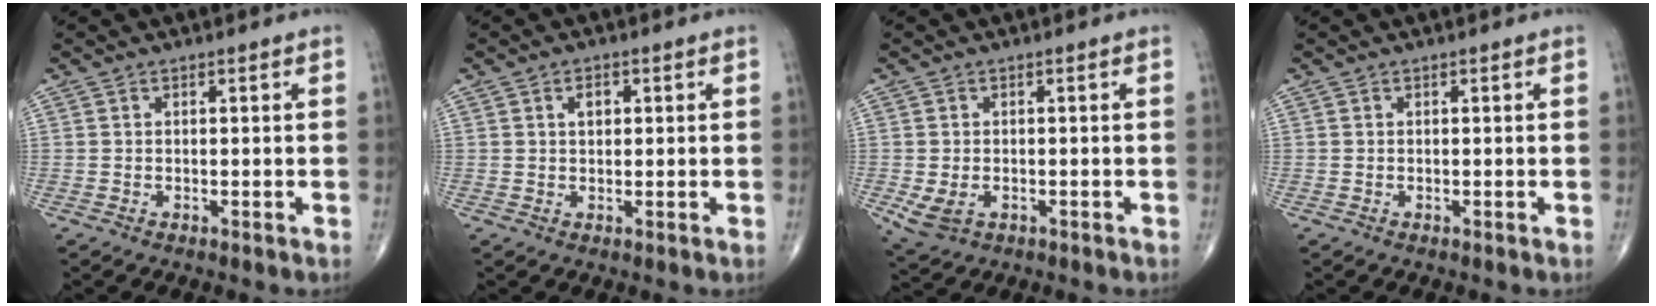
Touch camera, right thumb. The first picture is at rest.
{"total": 2.6, "force": [0.8, 1.6, 1.8], "torque": [-0.024, 0.000, 0.012]}
{"total": 4.2, "force": [-1.1, 2.9, 2.9], "torque": [-0.060, -0.002, -0.009]}
{"total": 0.0}